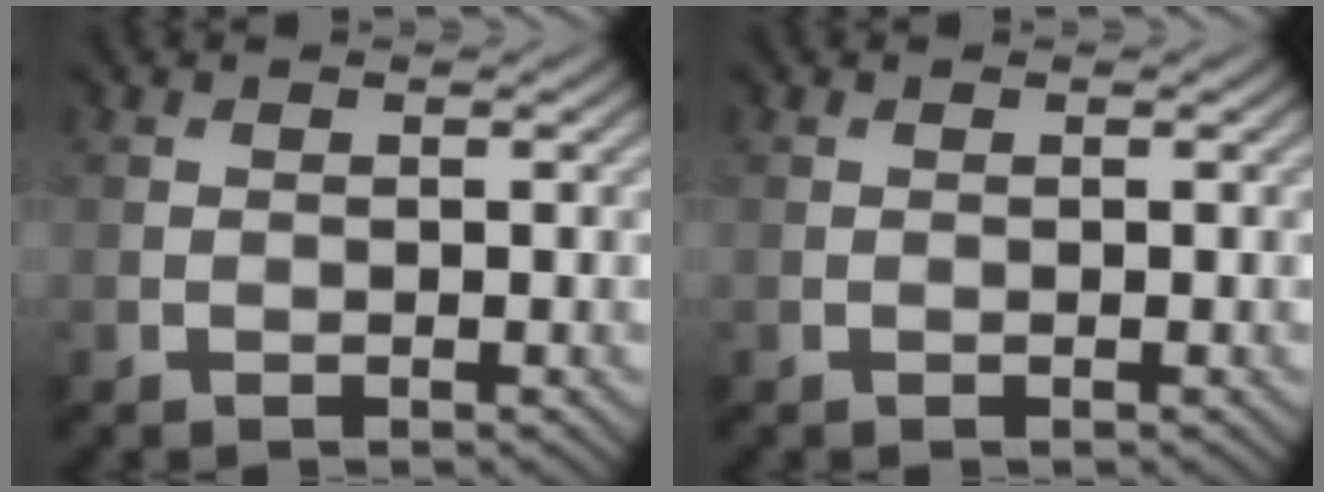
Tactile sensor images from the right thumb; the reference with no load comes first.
{"total": 0.0}